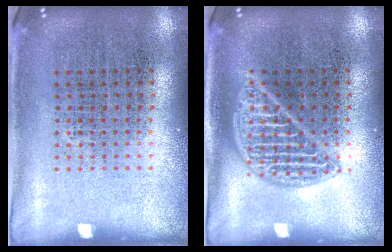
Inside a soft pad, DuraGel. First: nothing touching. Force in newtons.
{"total": 2.1, "press": 2.1, "slide": 0.2}